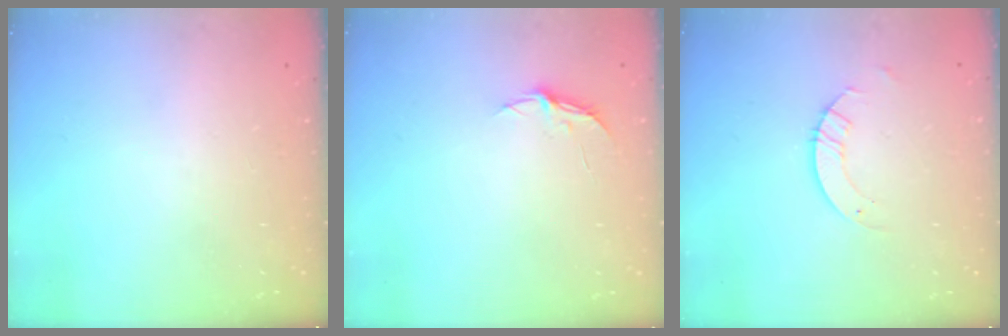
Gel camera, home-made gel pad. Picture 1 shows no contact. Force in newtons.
{"total": 3.8, "press": 3.8, "slide": 0.3}
{"total": 3.2, "press": 3.2, "slide": 0.3}